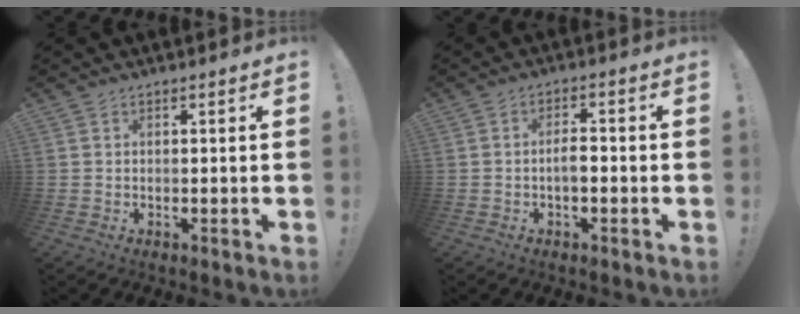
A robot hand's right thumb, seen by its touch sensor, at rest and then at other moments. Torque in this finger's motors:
{"motor_torque": [-0.08, 0.12, 0.11, 0.29, 0.02]}